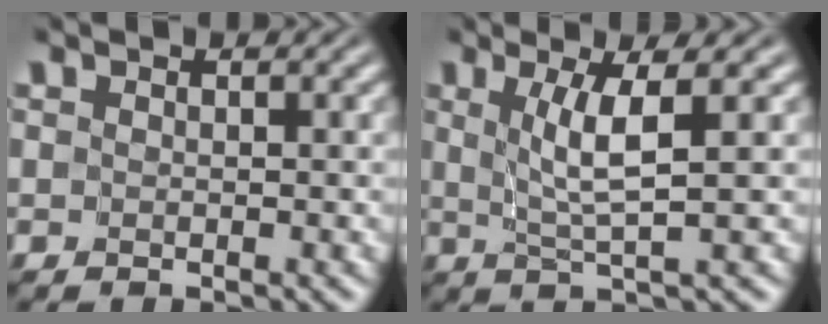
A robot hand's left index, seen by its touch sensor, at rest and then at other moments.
{"total": 3.8, "force": [1.0, 0.3, 3.6], "torque": [-0.069, -0.004, 0.024]}